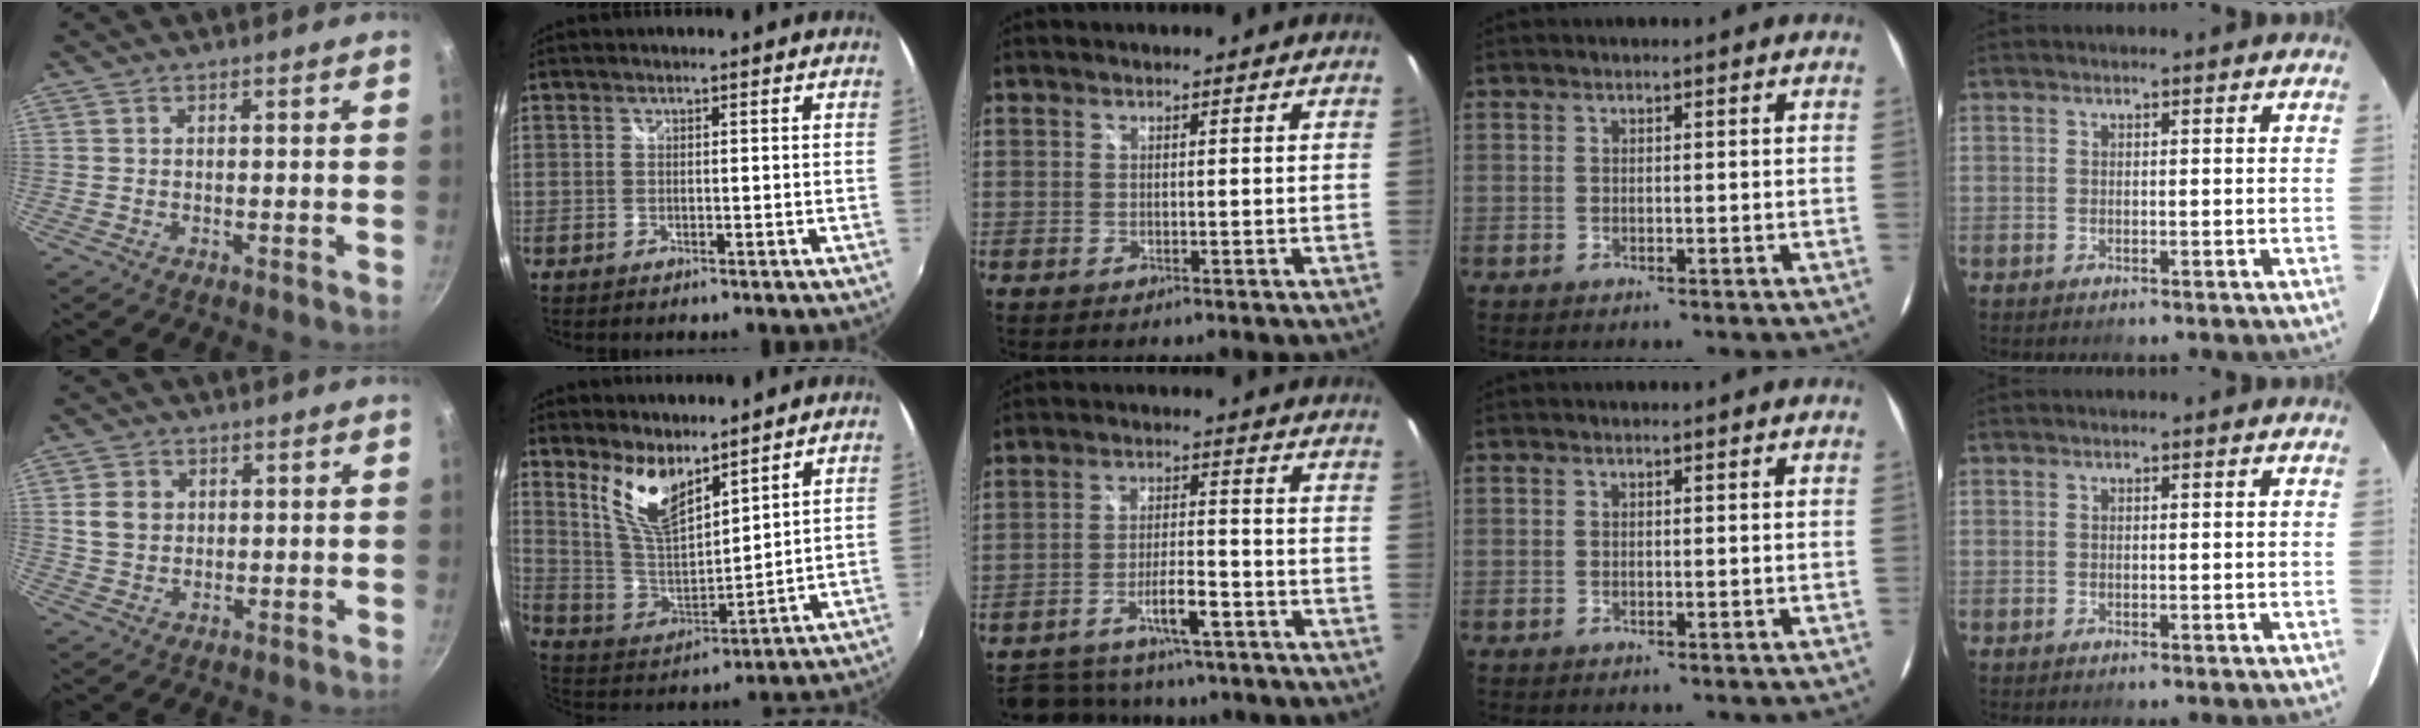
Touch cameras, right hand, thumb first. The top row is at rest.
{"thumb": {"total": 5.0, "force": [1.0, 4.1, 2.6], "torque": [-0.032, 0.002, 0.019]}, "index": {"total": 11.4, "force": [7.7, 4.2, 7.2], "torque": [-0.140, -0.007, 0.161]}, "middle": {"total": 14.5, "force": [-11.8, 5.2, 6.6], "torque": [-0.137, 0.008, -0.167]}}